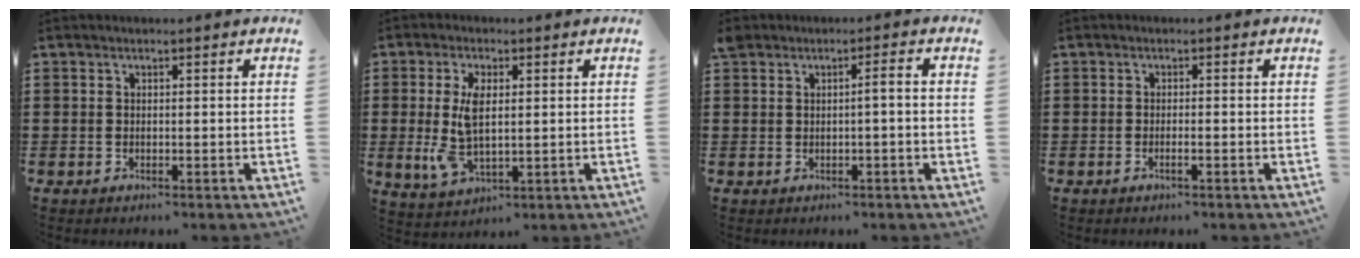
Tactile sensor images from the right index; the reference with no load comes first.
{"total": 7.4, "force": [0.4, 3.5, 6.5], "torque": [-0.153, -0.001, 0.002]}
{"total": 1.6, "force": [-0.2, 0.0, 1.6], "torque": [-0.029, -0.001, -0.004]}
{"total": 1.0, "force": [-0.6, 0.0, 0.8], "torque": [-0.014, -0.004, -0.010]}